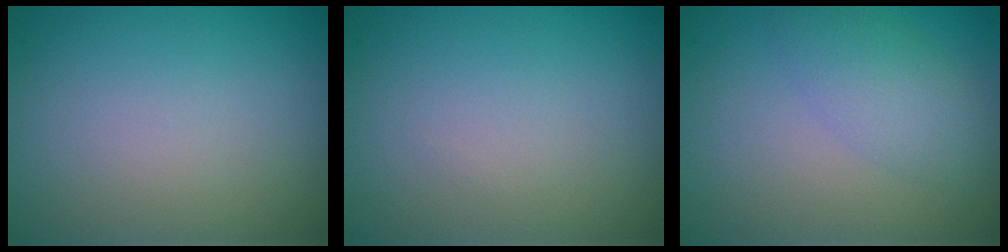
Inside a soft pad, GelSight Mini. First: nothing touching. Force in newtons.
{"total": 0.0}
{"total": 2.8, "press": 2.8, "slide": 0.1}